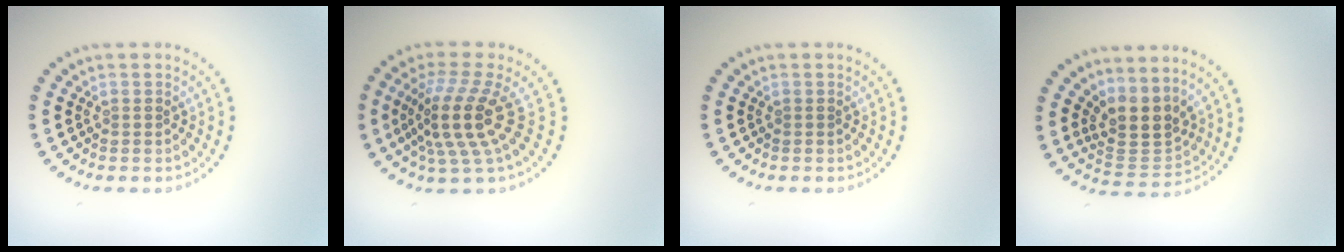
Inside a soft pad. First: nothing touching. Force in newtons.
{"total": 5.0, "press": 3.6, "slide": 3.6}
{"total": 0.0}
{"total": 3.8, "press": 3.2, "slide": 2.1}